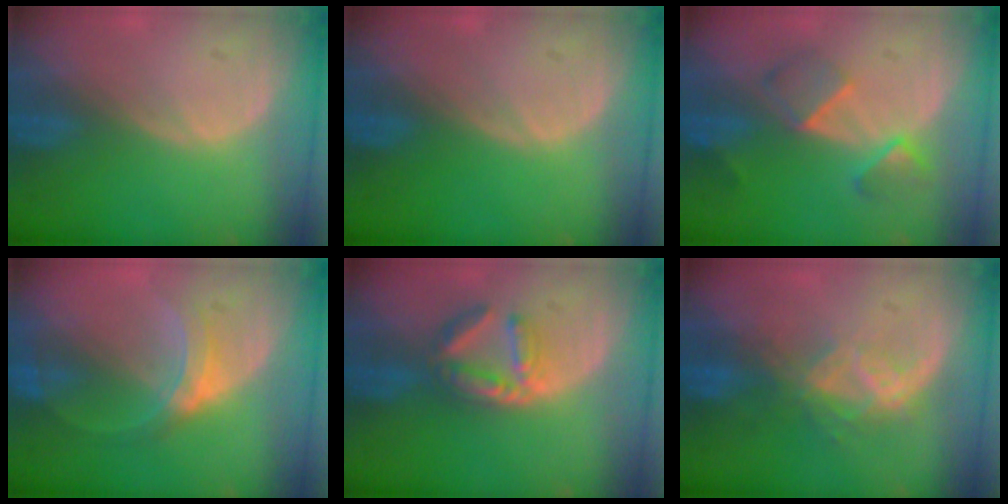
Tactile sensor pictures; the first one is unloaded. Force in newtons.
{"total": 0.0}
{"total": 5.5, "press": 5.2, "slide": 1.7}
{"total": 5.2, "press": 5.0, "slide": 1.4}
{"total": 5.6, "press": 5.4, "slide": 1.3}
{"total": 6.7, "press": 5.7, "slide": 3.5}